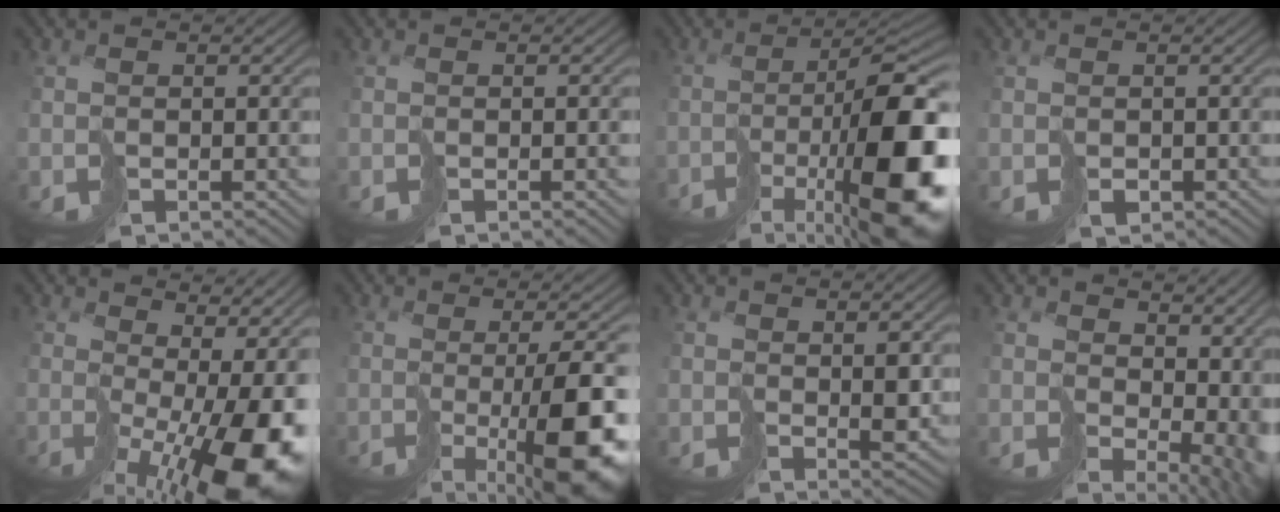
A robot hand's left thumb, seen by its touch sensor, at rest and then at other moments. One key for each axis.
{"total": 1.4, "fx": -0.4, "fy": 0.1, "fz": 1.3, "tx": -0.019, "ty": -0.001, "tz": -0.009}
{"total": 16.9, "fx": -6.8, "fy": 5.3, "fz": 14.5, "tx": -0.231, "ty": -0.015, "tz": -0.109}
{"total": 0.8, "fx": -0.3, "fy": 0.6, "fz": 0.4, "tx": -0.008, "ty": -0.004, "tz": -0.004}
{"total": 15.6, "fx": -2.3, "fy": 6.4, "fz": 14.1, "tx": -0.198, "ty": -0.035, "tz": -0.016}
{"total": 12.8, "fx": -3.7, "fy": 3.5, "fz": 11.7, "tx": -0.168, "ty": -0.015, "tz": -0.055}
{"total": 2.7, "fx": 0.5, "fy": 0.9, "fz": 2.5, "tx": -0.047, "ty": -0.007, "tz": 0.009}
{"total": 11.7, "fx": 2.4, "fy": 7.5, "fz": 8.7, "tx": -0.119, "ty": -0.036, "tz": 0.080}